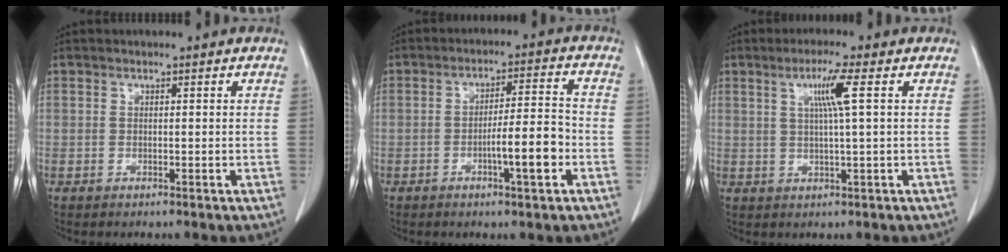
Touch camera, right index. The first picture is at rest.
{"total": 7.6, "force": [-2.7, 0.5, 7.1], "torque": [-0.114, 0.005, -0.043]}
{"total": 5.1, "force": [1.5, -0.8, 4.8], "torque": [-0.087, 0.001, 0.028]}